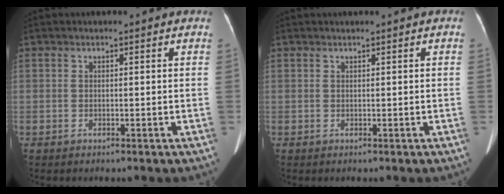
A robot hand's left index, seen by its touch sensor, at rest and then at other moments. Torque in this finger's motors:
{"motor_torque": [0.16, 0.04, 0.04, 0.02]}